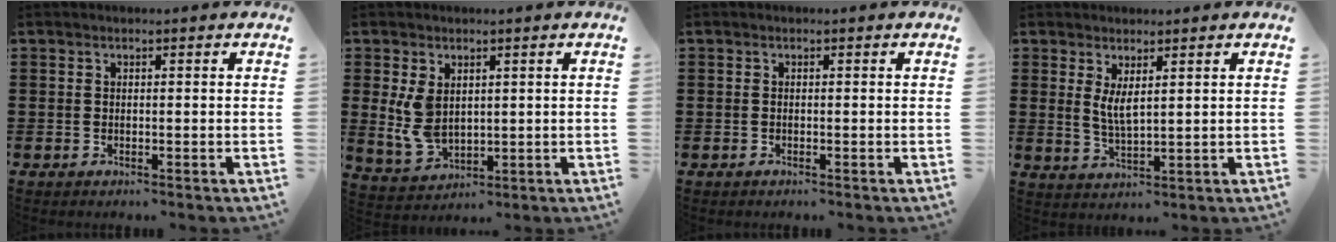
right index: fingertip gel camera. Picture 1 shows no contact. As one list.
[{"total": 5.6, "force": [1.5, 3.8, 3.9], "torque": [-0.104, 0.000, 0.025]}, {"total": 0.0}, {"total": 3.6, "force": [1.6, 1.2, 3.1], "torque": [-0.064, 0.001, 0.029]}]